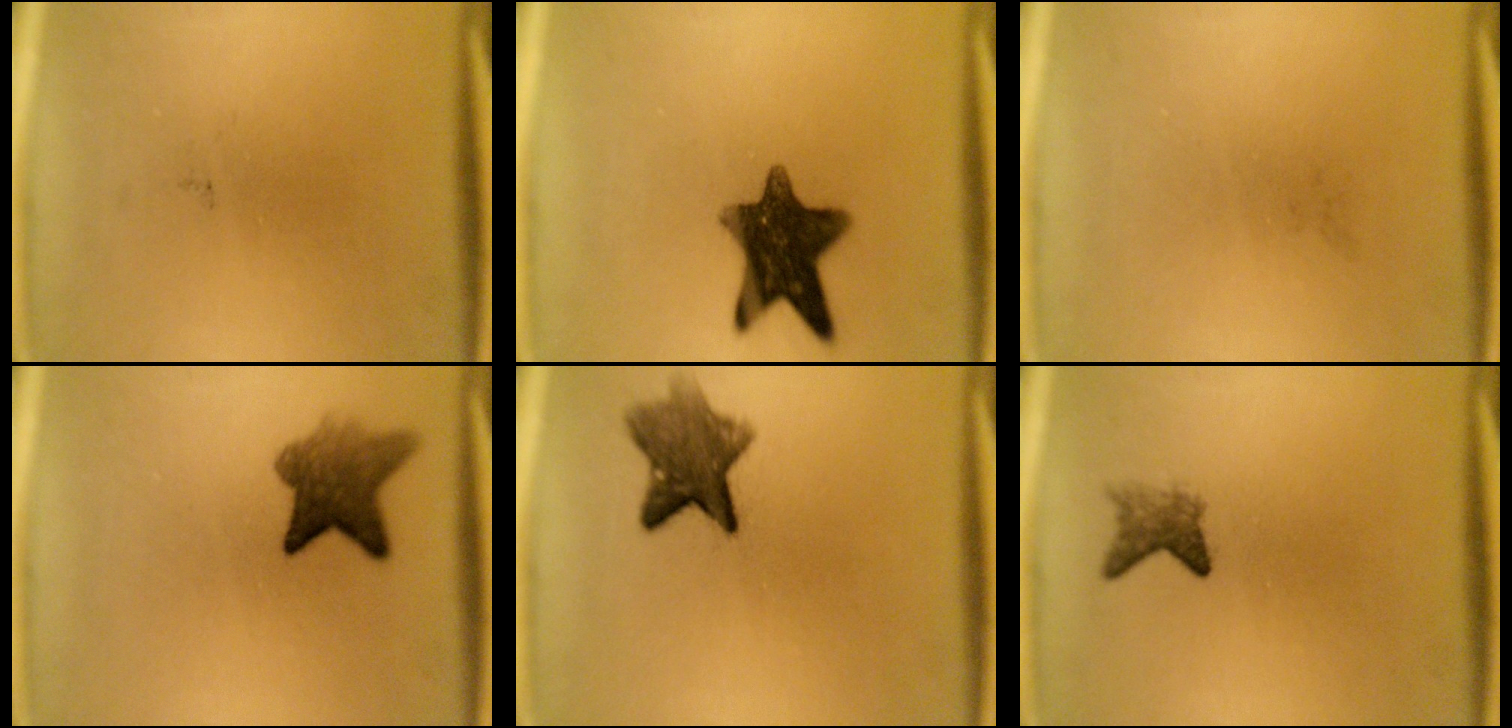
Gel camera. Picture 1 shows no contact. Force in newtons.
{"total": 11.9}
{"total": 0.0}
{"total": 6.8}
{"total": 7.5}
{"total": 2.5}